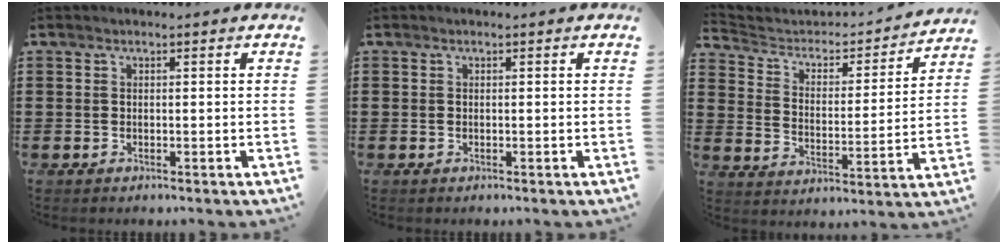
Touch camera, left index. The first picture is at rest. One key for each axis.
{"total": 0.0}
{"total": 3.2, "fx": 2.7, "fy": 1.6, "fz": 0.3, "tx": -0.033, "ty": -0.025, "tz": 0.037}